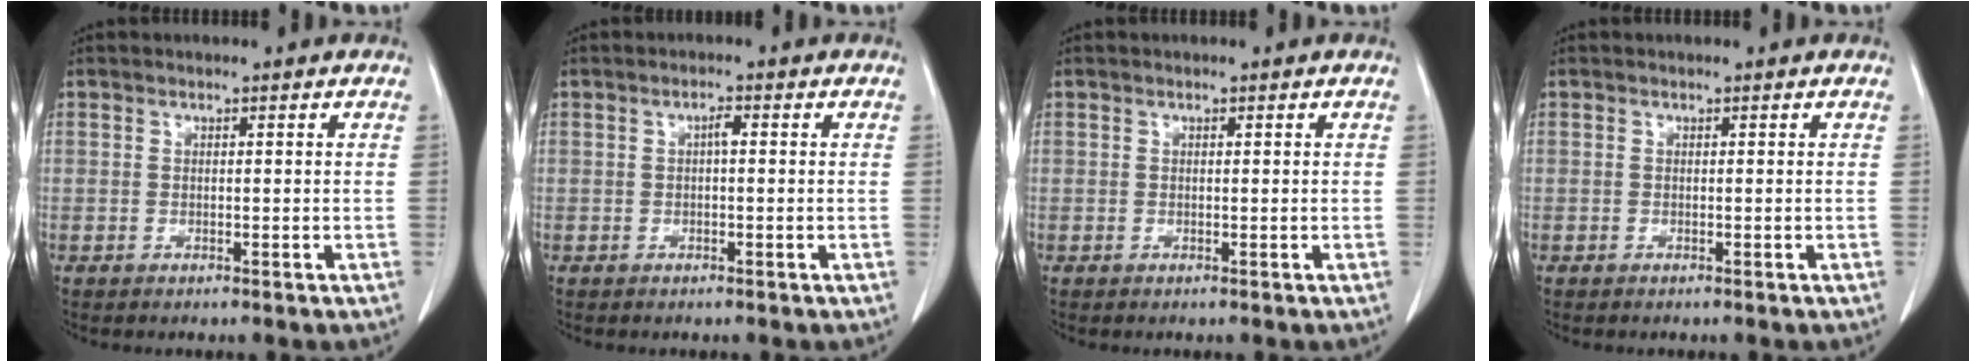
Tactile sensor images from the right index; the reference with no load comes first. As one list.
[{"total": 1.3, "force": [0.1, 0.4, 1.3], "torque": [-0.023, 0.004, 0.002]}, {"total": 0.0}, {"total": 0.0}]